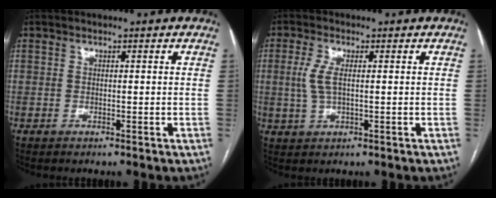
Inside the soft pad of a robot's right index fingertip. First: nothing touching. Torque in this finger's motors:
{"motor_torque": [0.27, 0.06, 0.22, 0.11]}